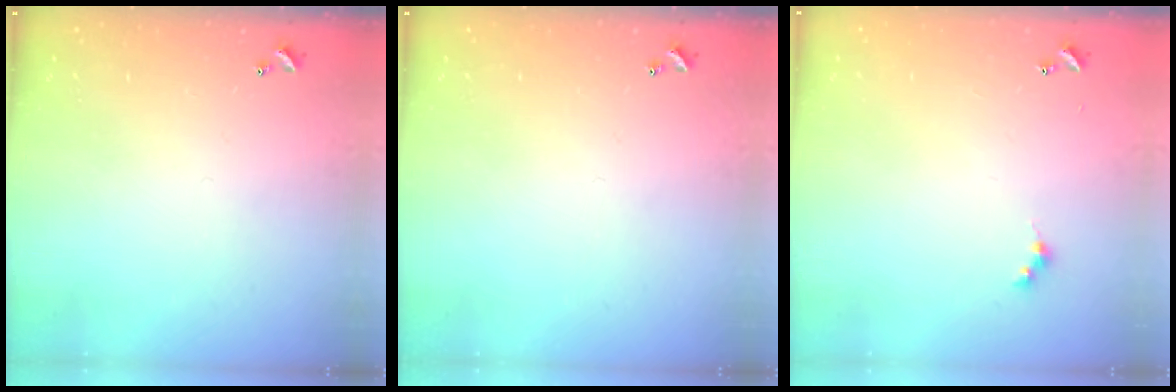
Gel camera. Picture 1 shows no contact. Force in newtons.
{"total": 0.0}
{"total": 2.6, "press": 2.6, "slide": 0.5}